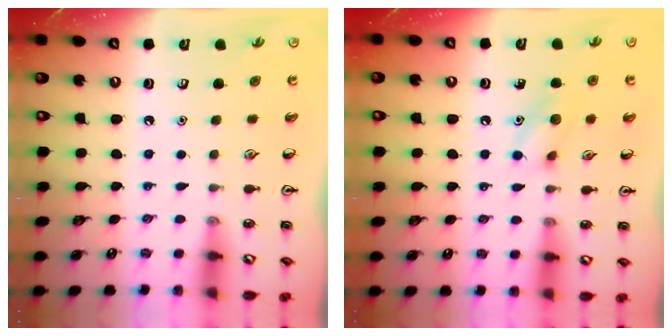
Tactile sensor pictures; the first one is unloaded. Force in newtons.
{"total": 7.9, "press": 7.8, "slide": 0.9}